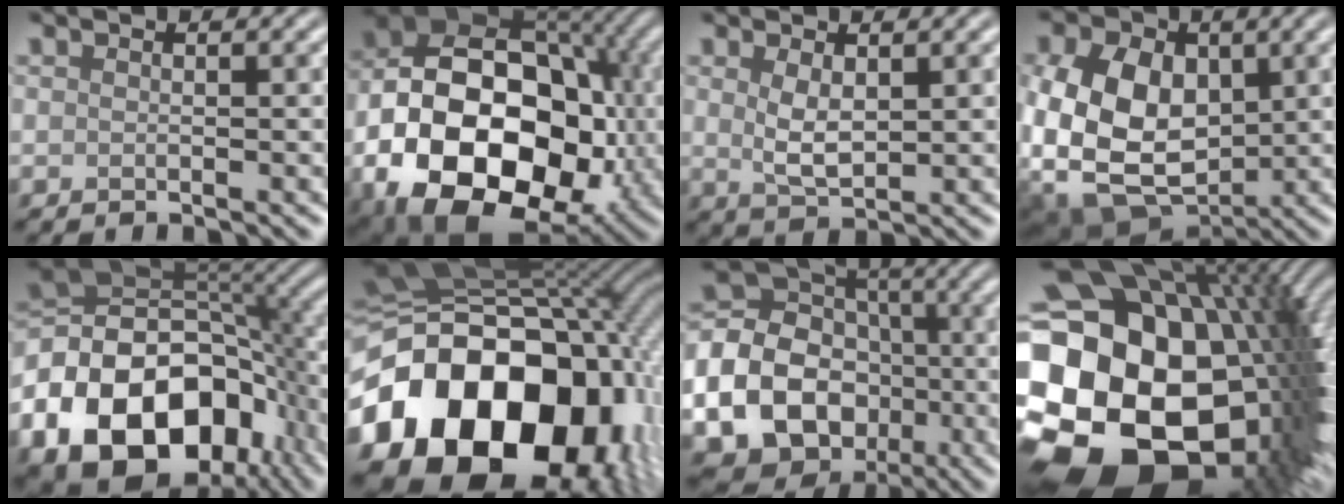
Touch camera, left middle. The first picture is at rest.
{"total": 19.5, "force": [-5.0, 13.3, 13.3], "torque": [-0.238, -0.020, -0.087]}
{"total": 2.8, "force": [0.8, 1.4, 2.3], "torque": [-0.054, -0.003, 0.019]}
{"total": 13.8, "force": [0.1, 10.6, 8.7], "torque": [-0.174, -0.007, -0.010]}
{"total": 17.3, "force": [-6.6, 11.8, 10.8], "torque": [-0.207, -0.024, -0.110]}
{"total": 20.2, "force": [-6.1, 14.6, 12.6], "torque": [-0.255, -0.015, -0.105]}
{"total": 22.0, "force": [-6.8, 19.4, 7.9], "torque": [-0.207, -0.036, -0.135]}
{"total": 23.2, "force": [-2.7, 16.4, 16.2], "torque": [-0.296, -0.053, -0.039]}